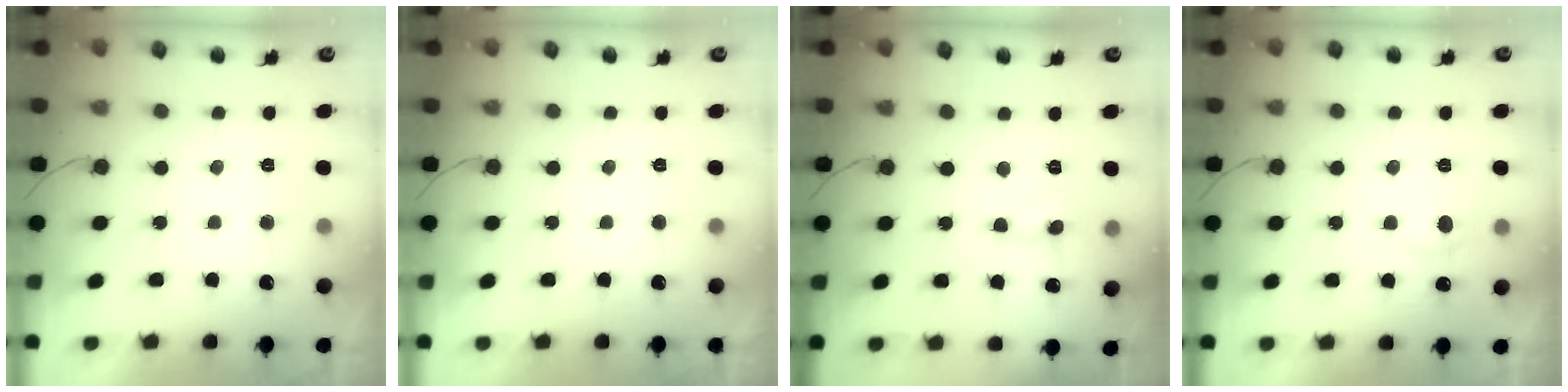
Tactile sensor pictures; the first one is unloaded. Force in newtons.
{"total": 0.0}
{"total": 0.0}
{"total": 5.6, "press": 5.5, "slide": 0.6}